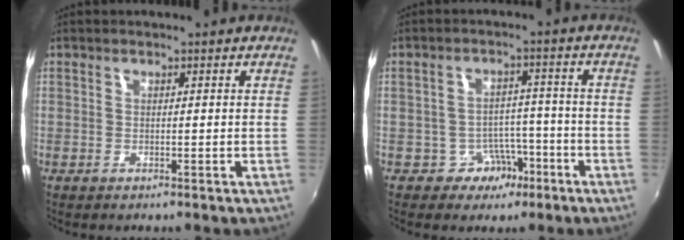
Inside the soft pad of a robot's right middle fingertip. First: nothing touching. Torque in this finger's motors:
{"motor_torque": [0.44, -0.44, 0.00, -0.02]}